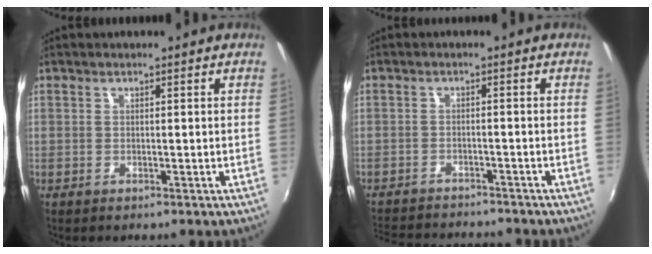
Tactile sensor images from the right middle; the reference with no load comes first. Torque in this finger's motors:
{"motor_torque": [0.91, -1.23, 0.09, 0.03]}